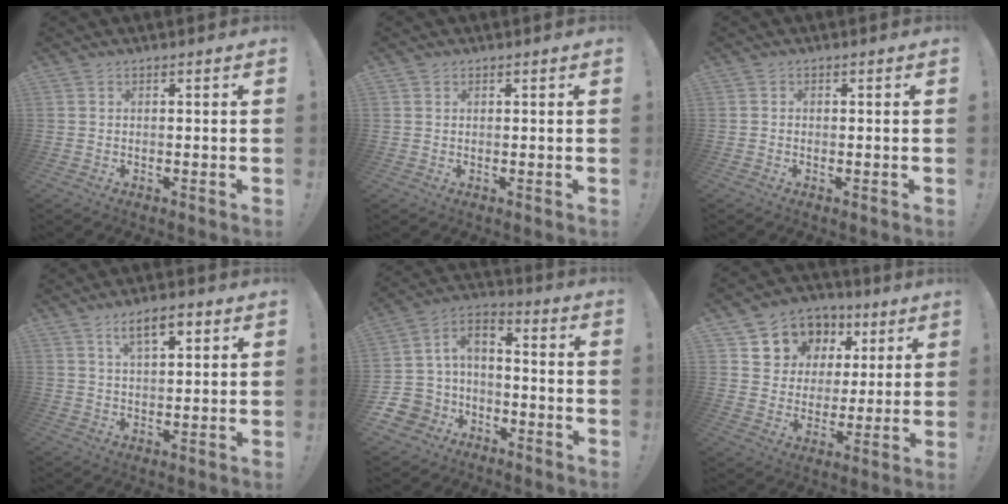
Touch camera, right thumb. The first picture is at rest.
{"total": 0.8, "force": [0.6, 0.5, 0.0], "torque": [0.006, -0.001, 0.010]}
{"total": 0.8, "force": [-0.4, 0.7, 0.1], "torque": [-0.009, 0.006, -0.005]}
{"total": 7.6, "force": [4.1, 2.8, 5.7], "torque": [-0.085, -0.012, 0.069]}
{"total": 7.8, "force": [-4.7, 5.9, 2.1], "torque": [-0.048, 0.027, -0.085]}
{"total": 10.9, "force": [5.4, 9.1, 2.5], "torque": [-0.040, -0.037, 0.115]}